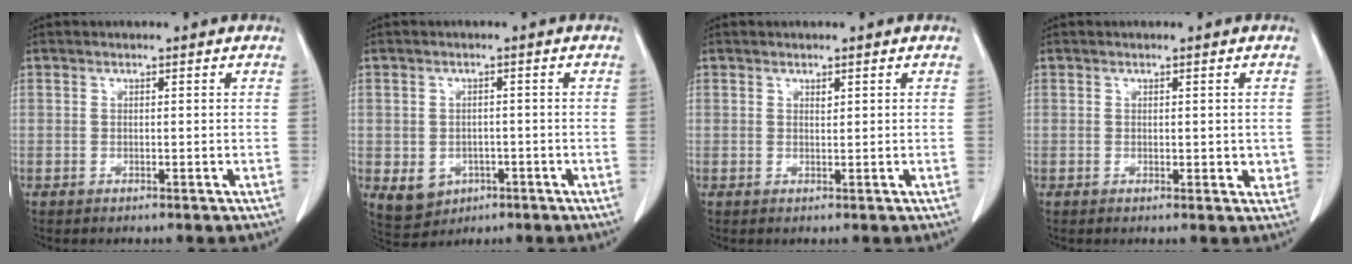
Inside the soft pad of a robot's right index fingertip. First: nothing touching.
{"total": 5.4, "force": [-1.7, 4.7, 1.9], "torque": [-0.027, 0.003, -0.009]}
{"total": 0.6, "force": [0.4, 0.2, 0.3], "torque": [-0.008, -0.004, 0.007]}
{"total": 2.4, "force": [0.0, 1.4, 1.9], "torque": [-0.018, -0.004, 0.003]}